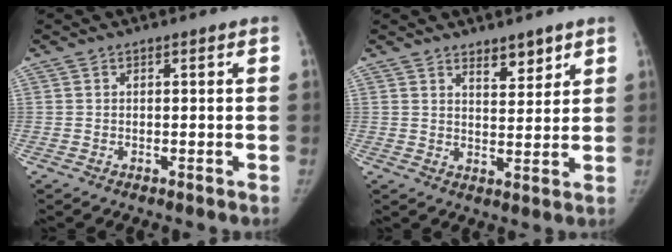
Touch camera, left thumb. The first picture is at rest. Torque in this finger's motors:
{"motor_torque": [-0.02, 0.02, 0.05, 0.11, 0.00]}